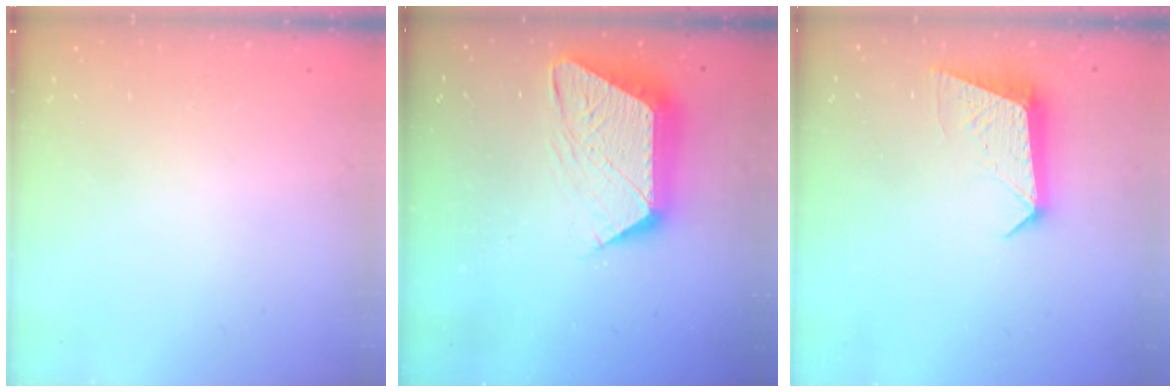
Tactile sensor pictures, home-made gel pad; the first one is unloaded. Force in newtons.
{"total": 14.1, "press": 14.1, "slide": 0.9}
{"total": 9.5, "press": 9.5, "slide": 0.3}